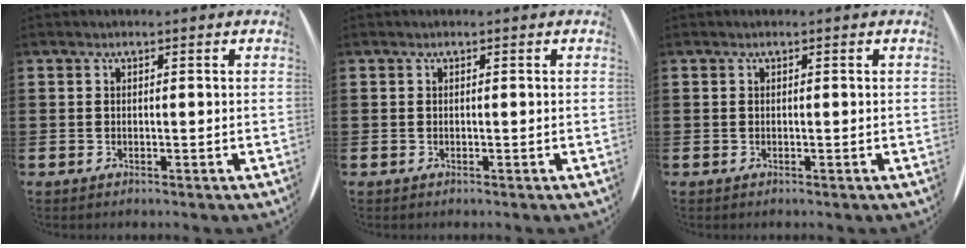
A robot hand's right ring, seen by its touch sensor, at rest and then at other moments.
{"total": 0.0}
{"total": 0.0}